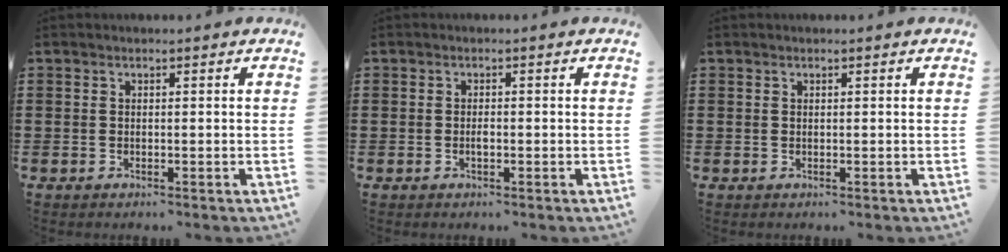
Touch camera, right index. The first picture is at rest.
{"total": 1.0, "force": [-0.2, 0.5, 0.9], "torque": [-0.019, -0.001, -0.003]}
{"total": 0.0}